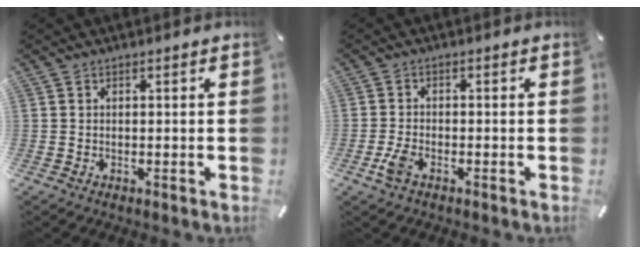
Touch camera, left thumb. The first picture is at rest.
{"total": 3.6, "force": [-1.9, 1.8, 2.4], "torque": [-0.066, -0.002, -0.041]}